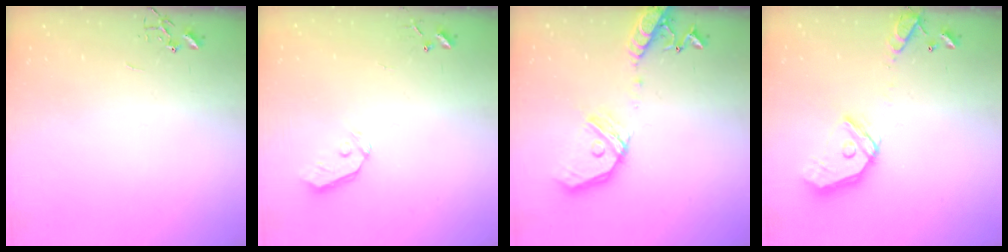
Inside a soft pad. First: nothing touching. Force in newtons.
{"total": 5.3, "press": 5.3, "slide": 0.4}
{"total": 18.2, "press": 17.9, "slide": 3.1}
{"total": 16.2, "press": 16.1, "slide": 2.1}